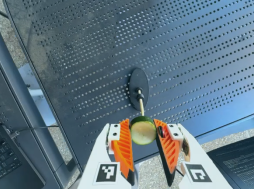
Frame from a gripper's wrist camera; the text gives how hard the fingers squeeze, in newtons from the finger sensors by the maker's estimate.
{"total": 10.7, "left": 10.1, "right": 11.3}